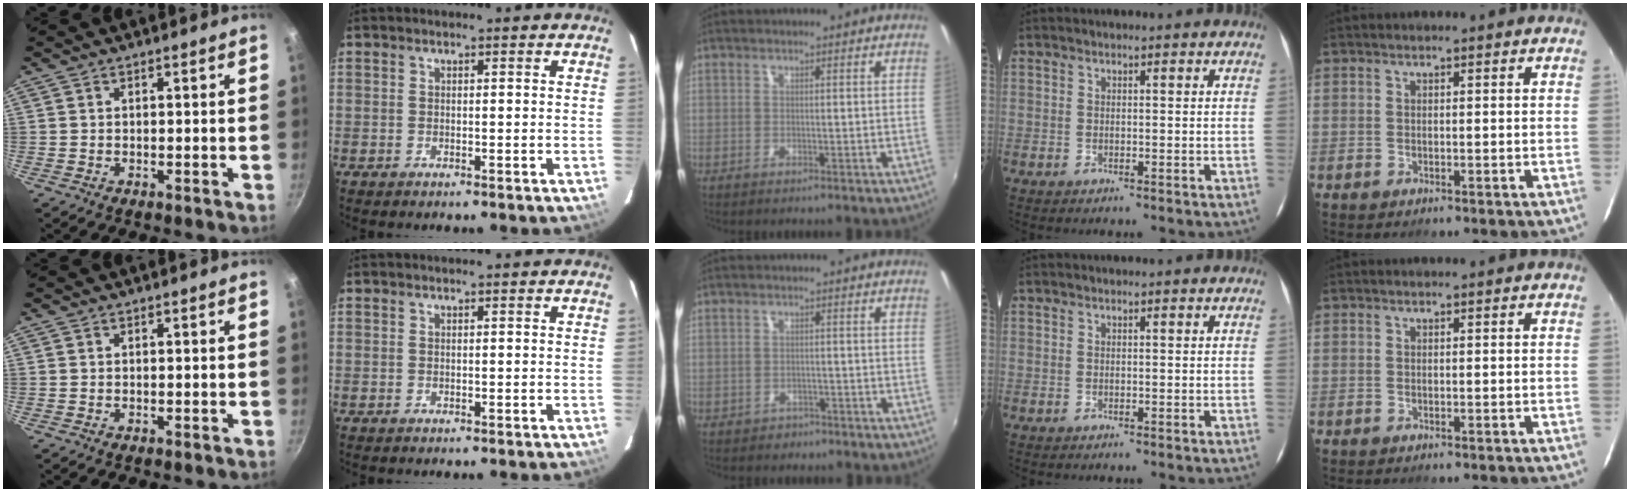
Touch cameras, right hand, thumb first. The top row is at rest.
{"middle": {"total": 2.2, "force": [-1.3, 1.7, 0.3], "torque": [-0.010, 0.000, -0.018]}}